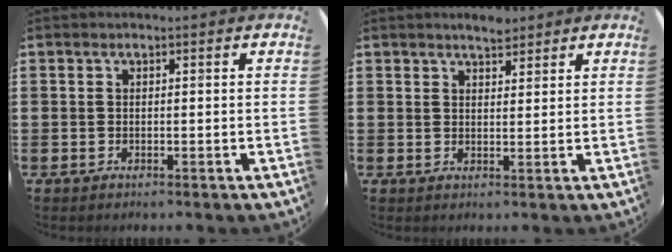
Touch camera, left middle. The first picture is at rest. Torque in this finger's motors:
{"motor_torque": [0.71, -0.56, 0.05, 0.00]}